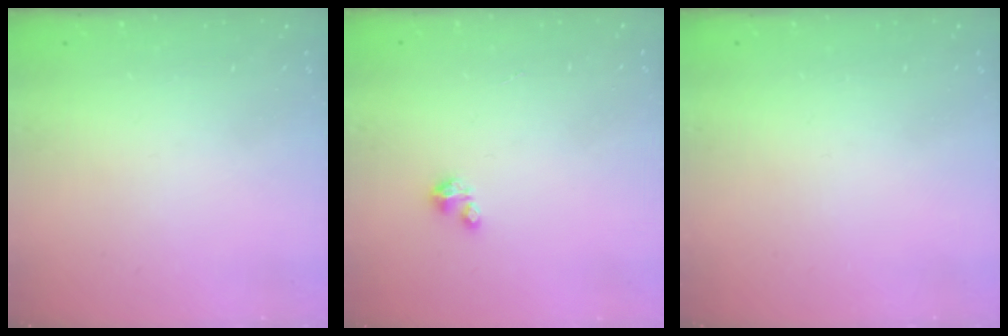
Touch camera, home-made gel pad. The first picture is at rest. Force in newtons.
{"total": 0.9, "press": 0.9, "slide": 0.2}
{"total": 0.0}